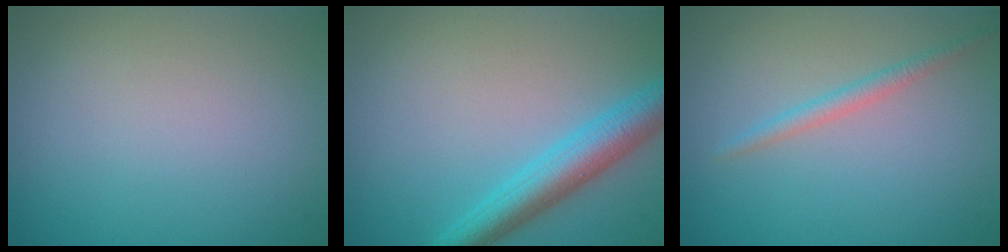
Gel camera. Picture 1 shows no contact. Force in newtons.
{"total": 4.5, "press": 4.5, "slide": 0.2}
{"total": 1.4, "press": 1.4, "slide": 0.1}